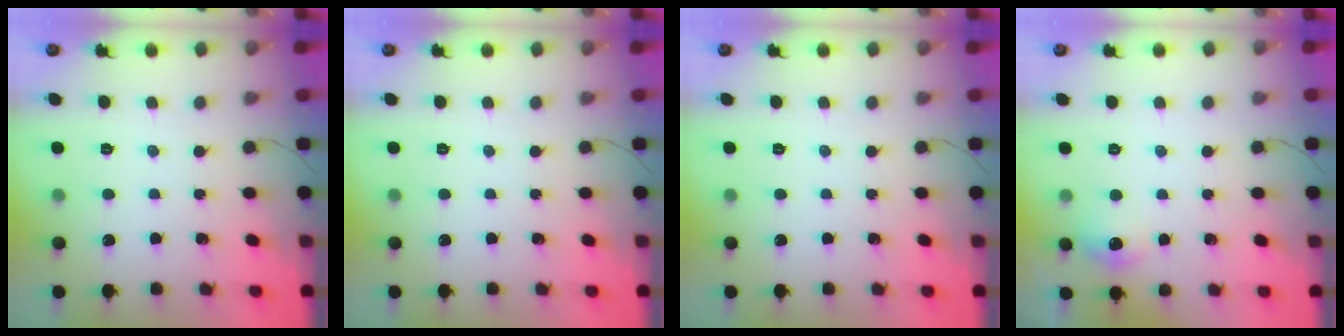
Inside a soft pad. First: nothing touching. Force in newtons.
{"total": 0.0}
{"total": 0.0}
{"total": 6.1, "press": 5.9, "slide": 1.6}